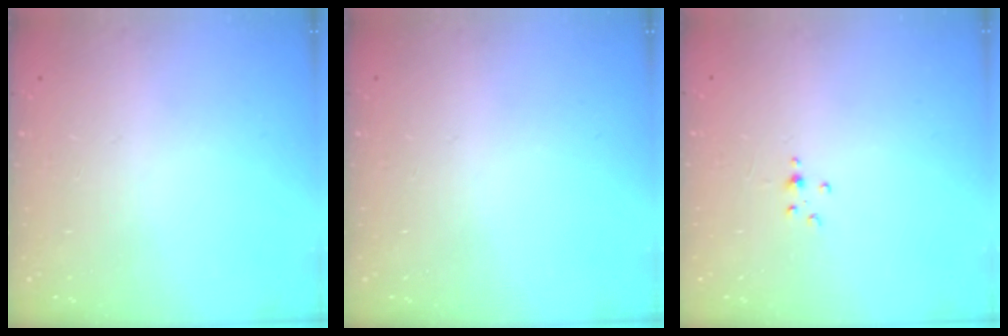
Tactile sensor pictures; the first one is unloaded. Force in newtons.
{"total": 0.0}
{"total": 2.0, "press": 2.0, "slide": 0.3}